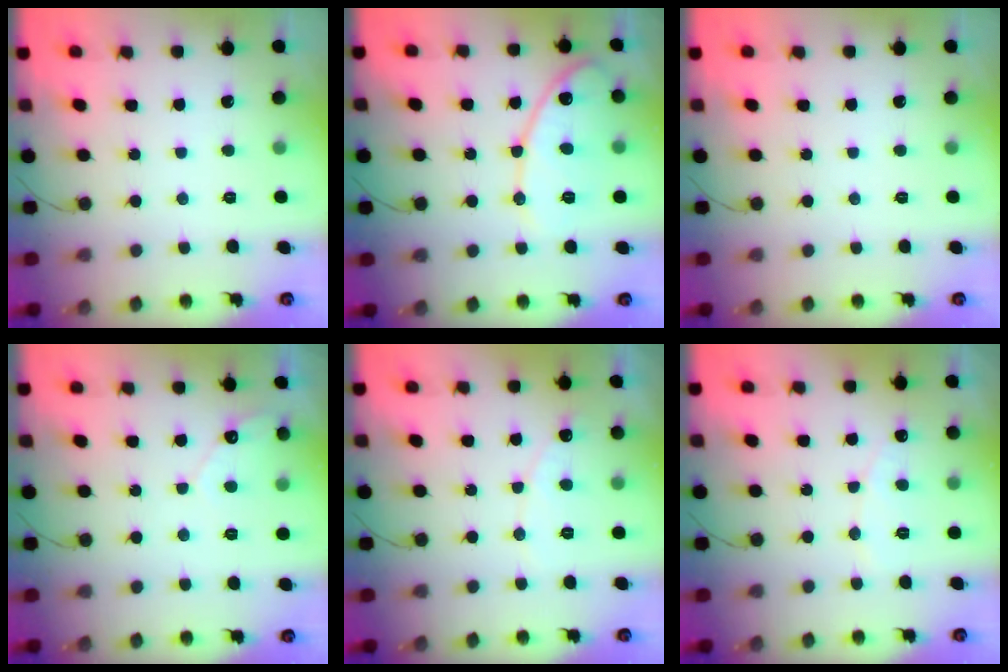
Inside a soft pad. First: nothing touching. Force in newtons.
{"total": 13.4, "press": 13.3, "slide": 1.1}
{"total": 0.0}
{"total": 5.0, "press": 5.0, "slide": 0.4}
{"total": 4.5, "press": 4.5, "slide": 0.4}
{"total": 5.3, "press": 5.2, "slide": 0.2}